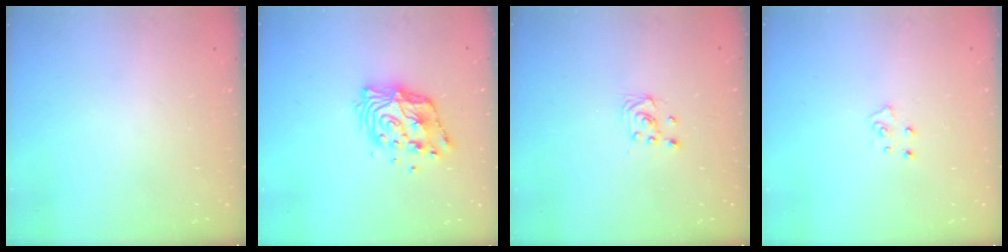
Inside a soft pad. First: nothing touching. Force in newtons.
{"total": 12.3, "press": 12.3, "slide": 1.1}
{"total": 2.6, "press": 2.4, "slide": 1.0}
{"total": 5.7, "press": 5.7, "slide": 0.4}